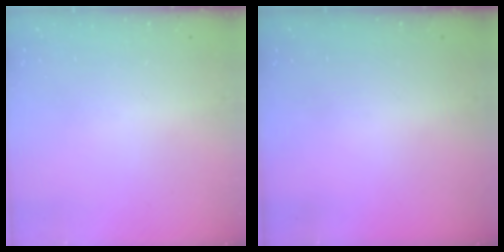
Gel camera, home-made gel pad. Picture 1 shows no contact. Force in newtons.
{"total": 0.0}